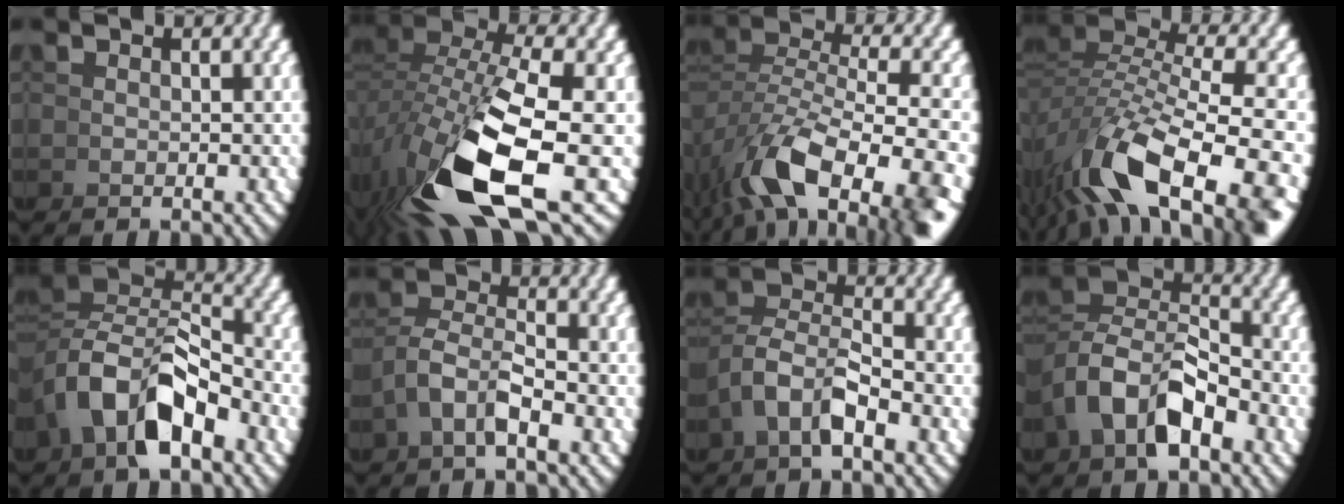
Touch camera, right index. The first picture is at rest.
{"total": 10.1, "force": [-2.0, 4.6, 8.8], "torque": [-0.181, -0.029, -0.009]}
{"total": 10.6, "force": [-3.7, 5.1, 8.5], "torque": [-0.146, -0.037, -0.034]}
{"total": 10.0, "force": [-2.7, 5.0, 8.3], "torque": [-0.148, -0.029, -0.023]}
{"total": 6.7, "force": [-0.2, 4.4, 5.0], "torque": [-0.092, -0.002, -0.006]}
{"total": 3.8, "force": [-0.5, 2.8, 2.6], "torque": [-0.057, -0.006, -0.015]}
{"total": 4.9, "force": [-0.5, 4.0, 2.8], "torque": [-0.060, -0.003, -0.021]}
{"total": 5.9, "force": [-0.2, 4.5, 3.9], "torque": [-0.066, 0.001, -0.013]}